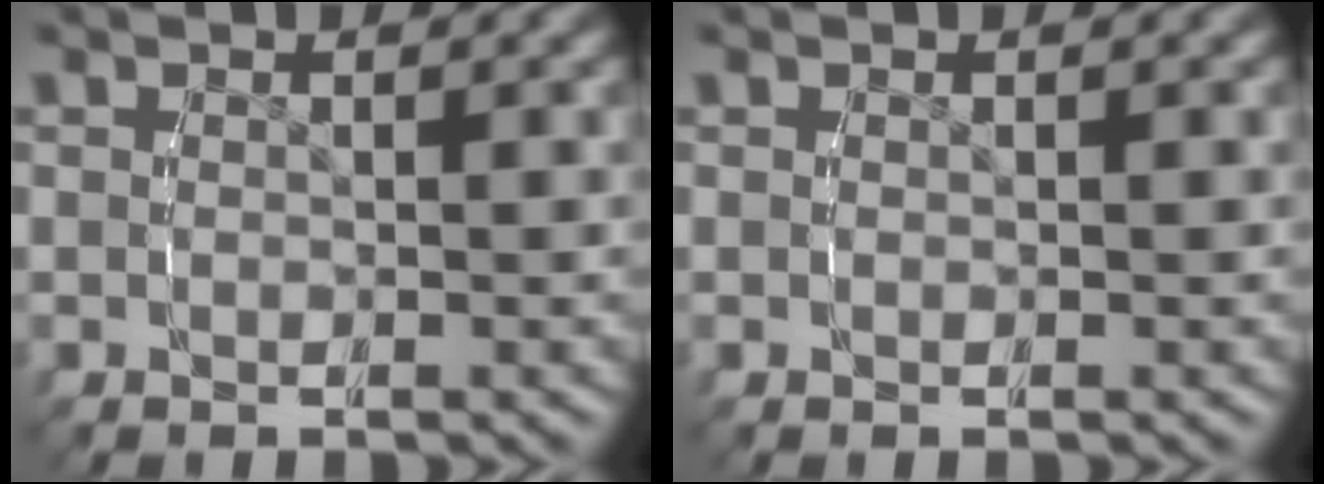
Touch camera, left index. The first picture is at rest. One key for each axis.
{"total": 0.0}